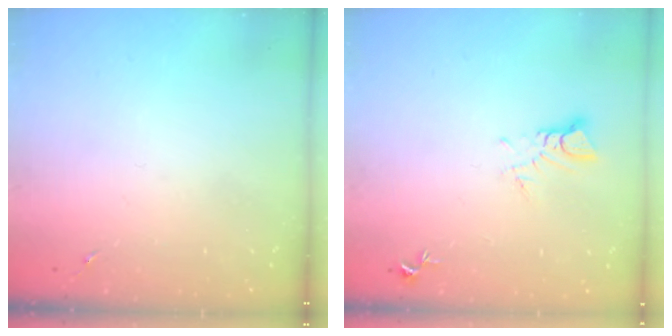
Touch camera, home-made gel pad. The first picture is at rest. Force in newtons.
{"total": 3.8, "press": 3.7, "slide": 0.2}